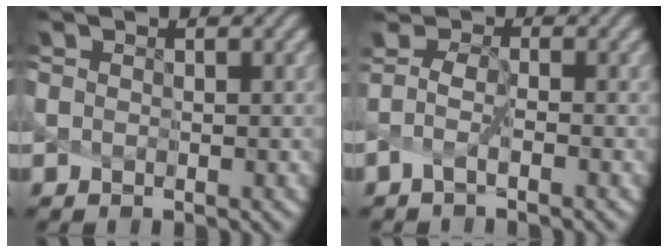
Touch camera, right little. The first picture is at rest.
{"total": 1.5, "force": [-0.9, 0.1, 1.2], "torque": [-0.035, 0.000, -0.020]}